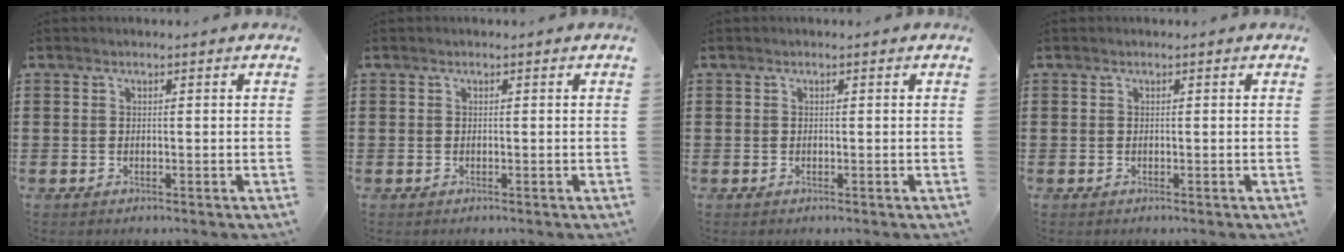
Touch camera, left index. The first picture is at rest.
{"total": 0.0}
{"total": 0.0}
{"total": 0.0}